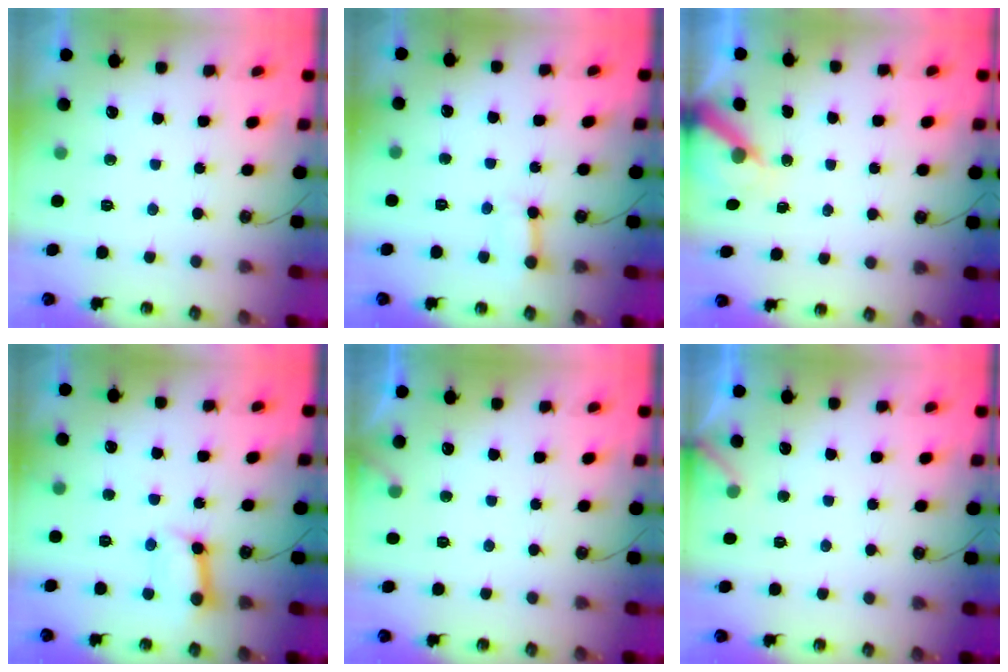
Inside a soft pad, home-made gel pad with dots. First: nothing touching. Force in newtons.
{"total": 5.7, "press": 5.7, "slide": 0.7}
{"total": 6.6, "press": 6.6, "slide": 0.4}
{"total": 10.2, "press": 10.2, "slide": 1.2}
{"total": 3.7, "press": 3.7, "slide": 0.2}
{"total": 3.9, "press": 3.9, "slide": 0.5}